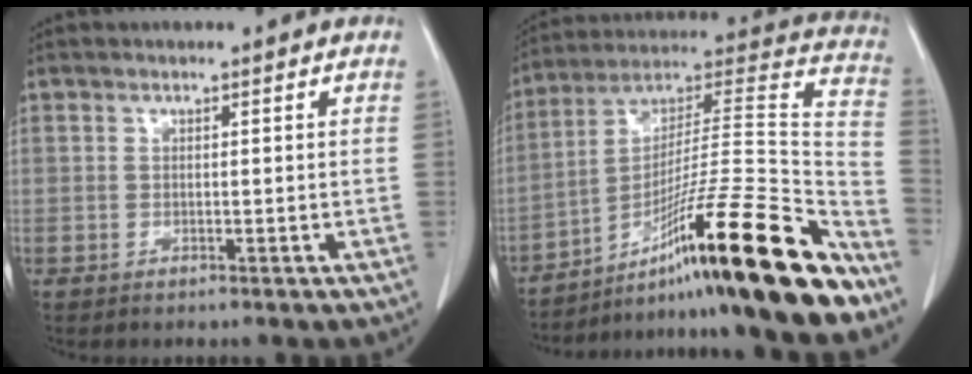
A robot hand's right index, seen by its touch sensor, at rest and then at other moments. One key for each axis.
{"total": 28.1, "fx": -18.1, "fy": 1.4, "fz": 21.4, "tx": -0.260, "ty": 0.020, "tz": -0.300}